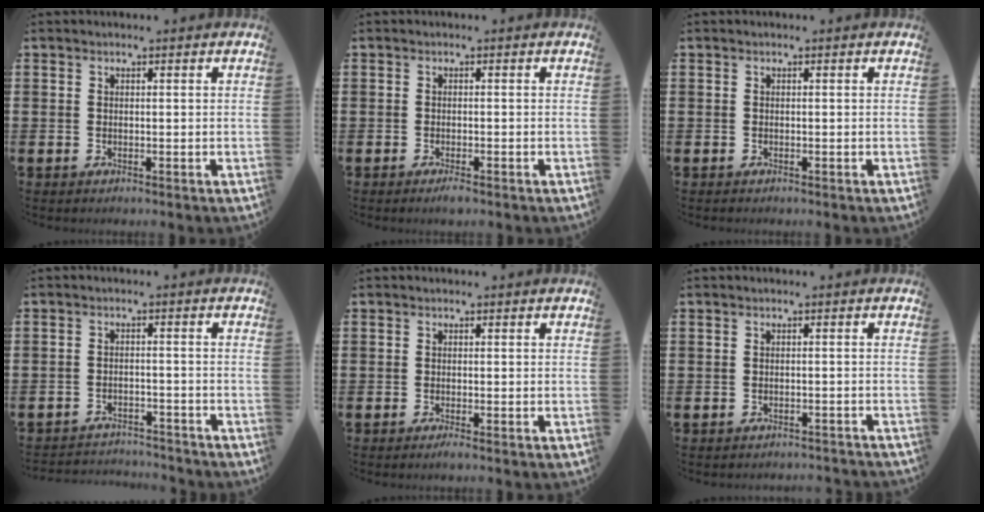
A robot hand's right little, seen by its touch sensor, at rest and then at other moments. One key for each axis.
{"total": 1.0, "fx": -0.6, "fy": 0.2, "fz": 0.8, "tx": -0.015, "ty": -0.001, "tz": -0.013}
{"total": 0.0}
{"total": 2.4, "fx": -2.3, "fy": 0.1, "fz": -0.3, "tx": -0.003, "ty": 0.002, "tz": -0.052}
{"total": 0.7, "fx": -0.4, "fy": 0.0, "fz": 0.6, "tx": -0.010, "ty": -0.003, "tz": -0.007}
{"total": 0.9, "fx": -0.9, "fy": 0.0, "fz": 0.0, "tx": -0.002, "ty": 0.000, "tz": -0.018}